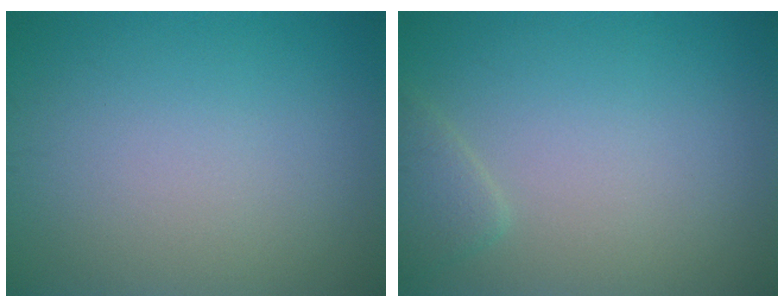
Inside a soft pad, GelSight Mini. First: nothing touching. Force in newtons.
{"total": 1.5, "press": 1.5, "slide": 0.1}